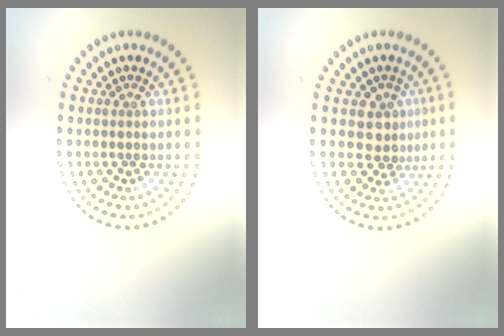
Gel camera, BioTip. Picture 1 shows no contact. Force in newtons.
{"total": 2.4, "press": 2.0, "slide": 1.4}